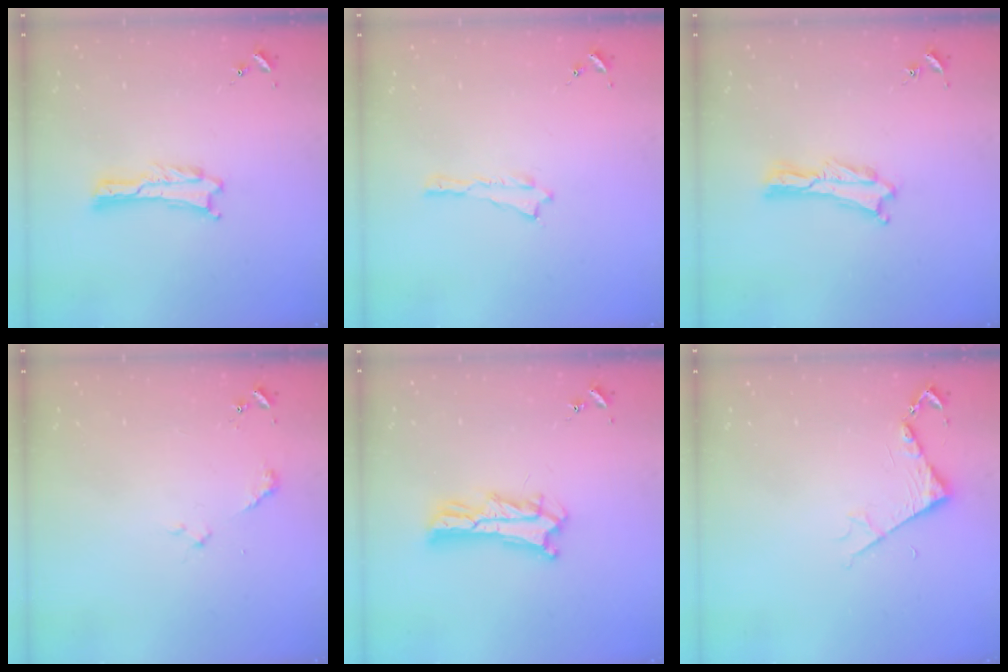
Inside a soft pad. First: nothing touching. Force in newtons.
{"total": 0.0}
{"total": 0.7, "press": 0.7, "slide": 0.2}
{"total": 2.4, "press": 2.3, "slide": 0.3}
{"total": 5.2, "press": 5.2, "slide": 0.5}
{"total": 4.4, "press": 4.4, "slide": 0.5}